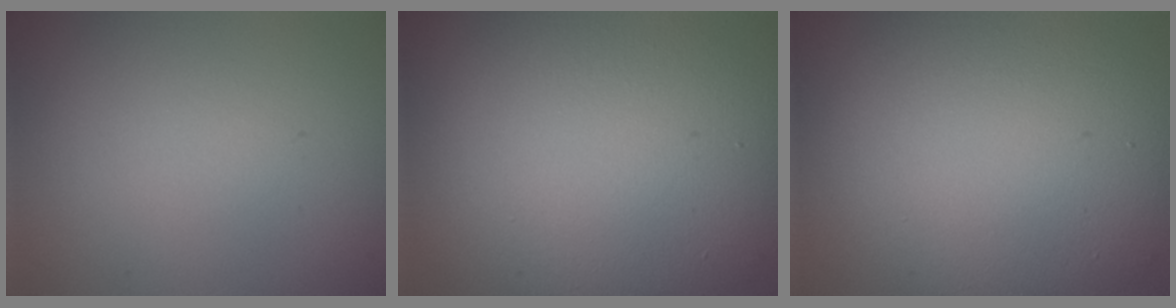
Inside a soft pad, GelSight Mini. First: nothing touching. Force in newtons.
{"total": 15.3, "press": 15.3, "slide": 0.8}
{"total": 12.9, "press": 12.9, "slide": 0.7}